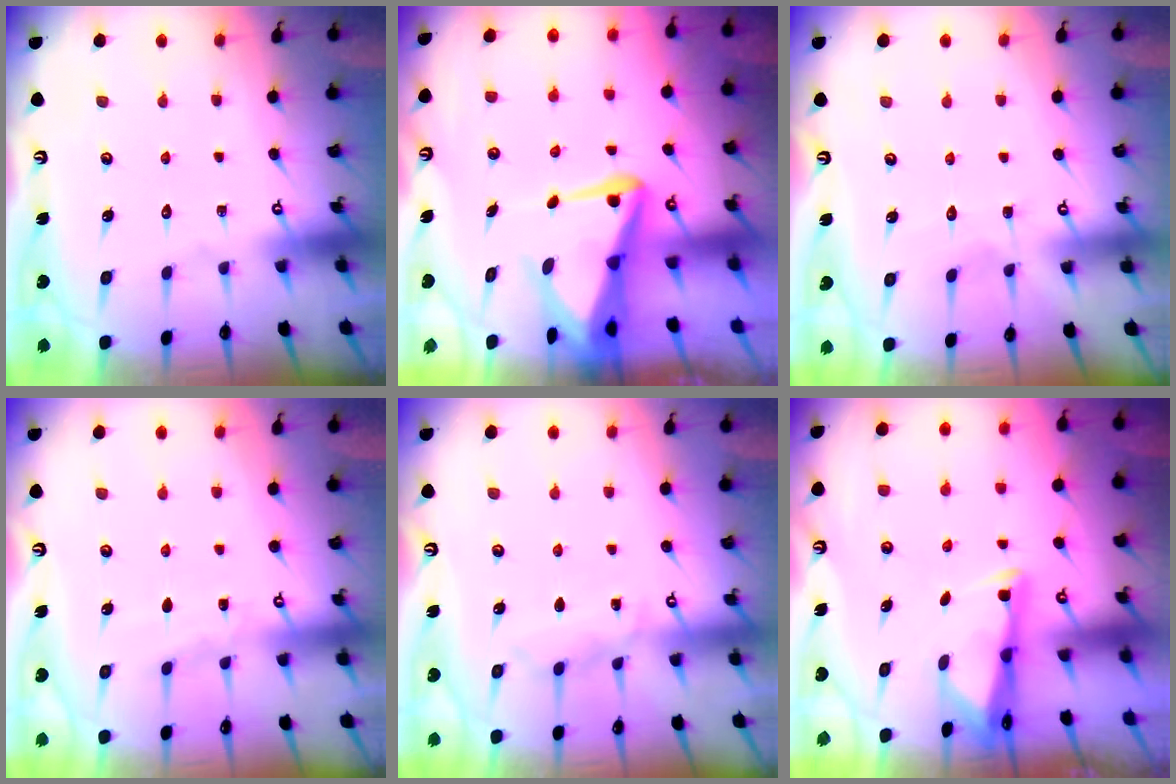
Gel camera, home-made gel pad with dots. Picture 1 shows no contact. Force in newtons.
{"total": 7.6, "press": 7.5, "slide": 1.6}
{"total": 3.6, "press": 3.6, "slide": 0.4}
{"total": 4.8, "press": 4.8, "slide": 0.6}
{"total": 5.9, "press": 5.9, "slide": 0.3}
{"total": 2.8, "press": 2.7, "slide": 0.4}